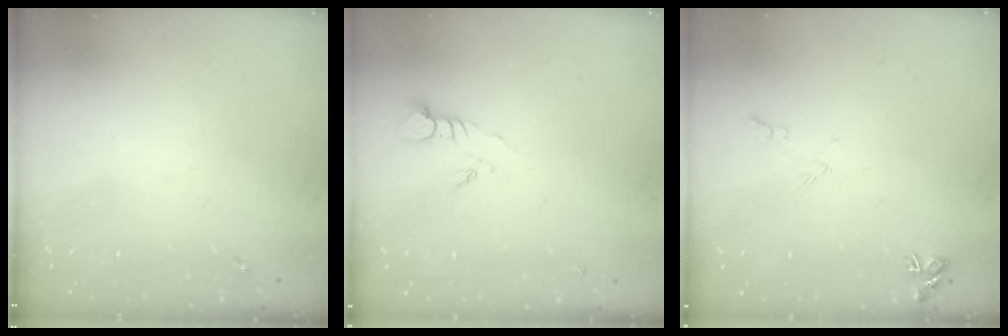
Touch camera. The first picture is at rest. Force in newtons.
{"total": 3.7, "press": 3.7, "slide": 0.3}
{"total": 5.8, "press": 5.8, "slide": 0.8}